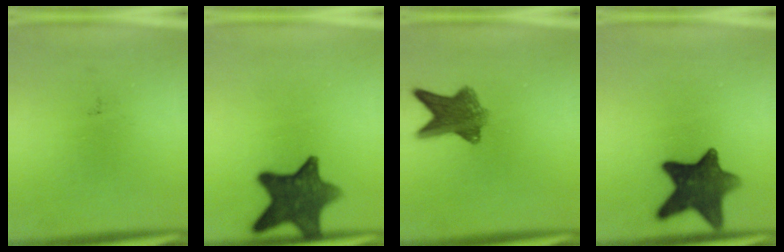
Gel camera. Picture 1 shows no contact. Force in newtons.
{"total": 12.0}
{"total": 7.7}
{"total": 12.7}